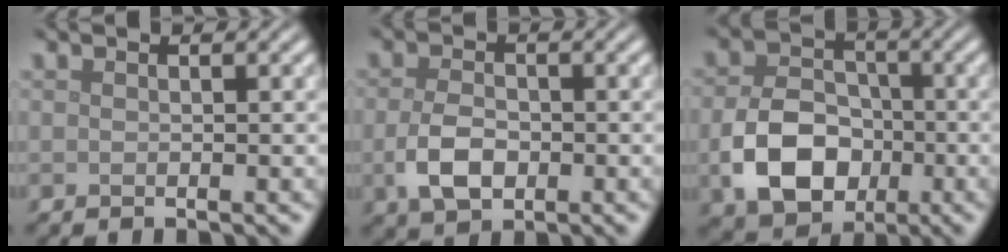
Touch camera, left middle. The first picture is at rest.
{"total": 3.8, "force": [-0.9, 2.5, 2.7], "torque": [-0.064, -0.005, -0.018]}
{"total": 7.4, "force": [-2.2, 5.5, 4.5], "torque": [-0.089, -0.008, -0.038]}